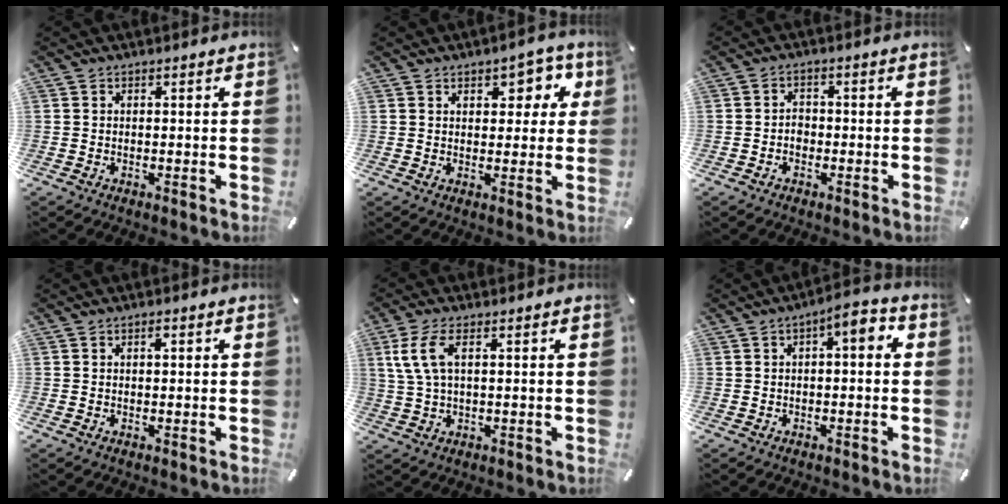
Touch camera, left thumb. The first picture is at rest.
{"total": 6.6, "force": [3.0, 4.1, 4.2], "torque": [-0.035, -0.010, 0.042]}
{"total": 2.4, "force": [-0.9, 1.9, 1.1], "torque": [-0.022, 0.006, -0.019]}
{"total": 0.8, "force": [0.2, 0.3, 0.7], "torque": [-0.015, 0.001, 0.003]}
{"total": 6.3, "force": [1.8, 2.5, 5.6], "torque": [-0.125, -0.001, 0.029]}
{"total": 4.7, "force": [0.2, 1.7, 4.4], "torque": [-0.068, 0.005, -0.004]}